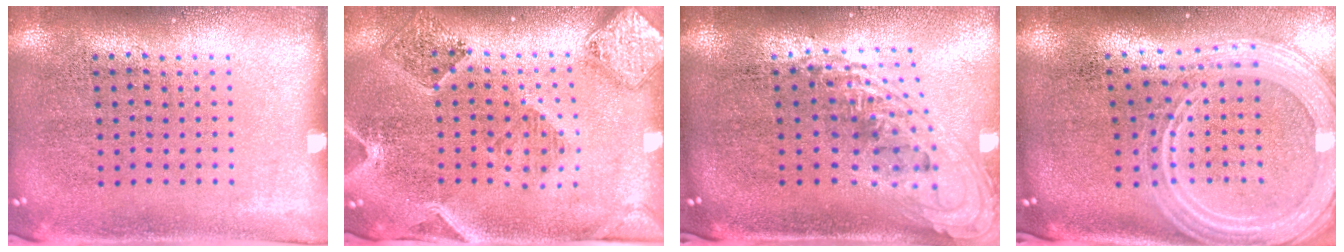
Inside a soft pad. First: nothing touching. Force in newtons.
{"total": 1.6, "press": 1.5, "slide": 0.3}
{"total": 2.0, "press": 1.5, "slide": 1.3}
{"total": 3.1, "press": 2.5, "slide": 1.9}